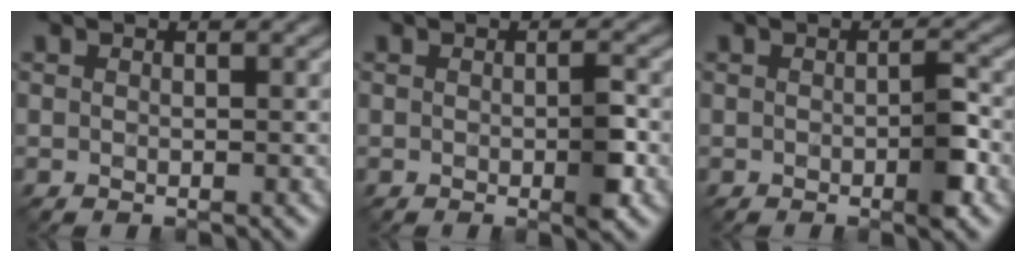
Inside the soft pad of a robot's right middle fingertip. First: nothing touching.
{"total": 2.2, "force": [-0.5, 0.4, 2.1], "torque": [-0.033, -0.002, -0.008]}
{"total": 2.3, "force": [-0.7, 0.5, 2.2], "torque": [-0.033, 0.000, -0.011]}